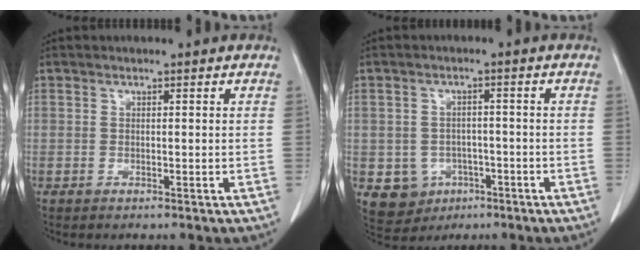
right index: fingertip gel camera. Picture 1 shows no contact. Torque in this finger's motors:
{"motor_torque": [-0.06, -0.07, -0.33, -0.21]}